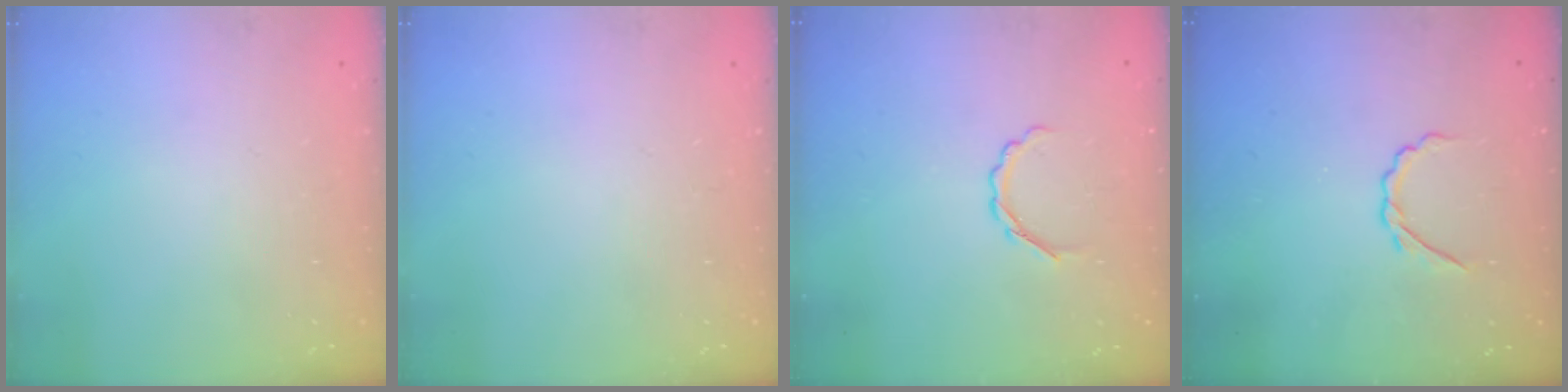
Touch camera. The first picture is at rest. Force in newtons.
{"total": 0.0}
{"total": 3.6, "press": 3.5, "slide": 0.9}
{"total": 2.8, "press": 2.6, "slide": 0.8}